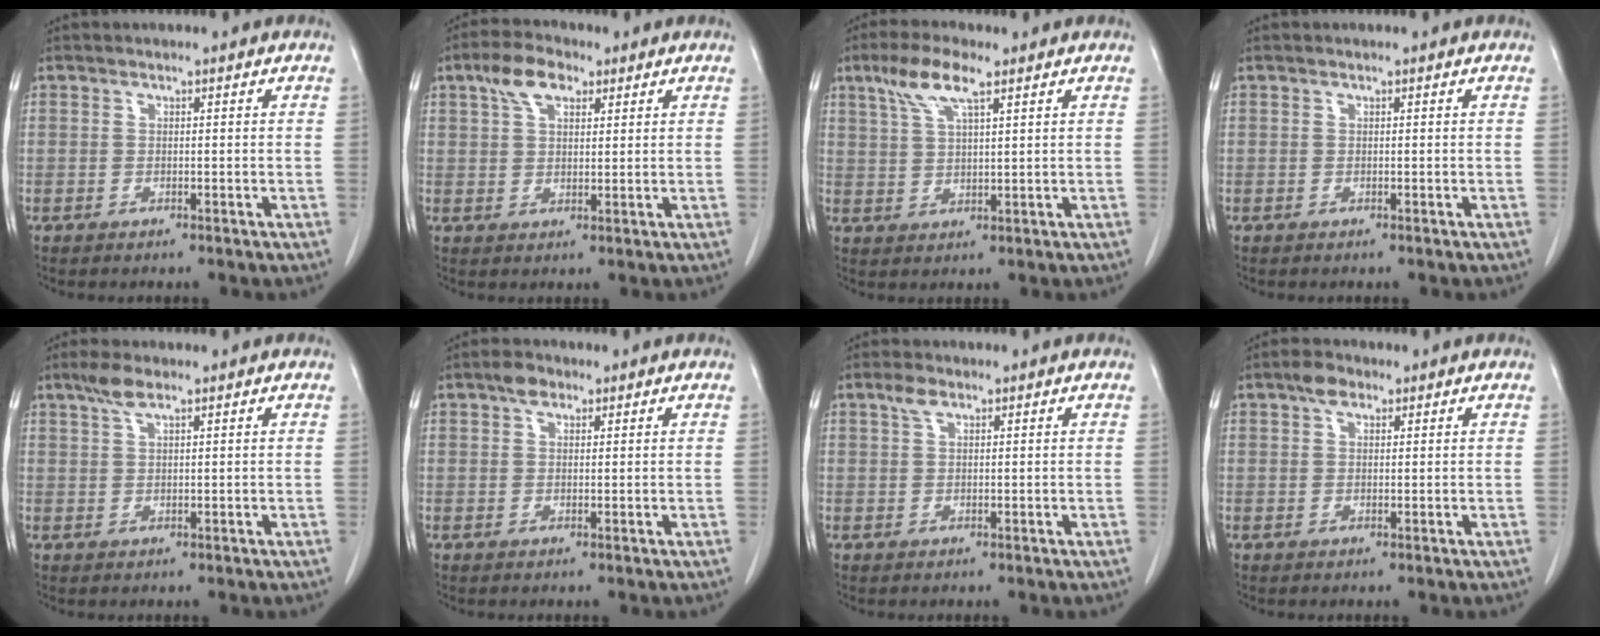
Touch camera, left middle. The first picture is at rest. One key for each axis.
{"total": 5.9, "fx": 3.2, "fy": 2.9, "fz": 4.0, "tx": -0.080, "ty": 0.017, "tz": 0.060}
{"total": 6.7, "fx": 4.0, "fy": 1.3, "fz": 5.2, "tx": -0.114, "ty": 0.012, "tz": 0.079}
{"total": 0.0}
{"total": 3.1, "fx": 2.2, "fy": 0.6, "fz": 2.1, "tx": -0.049, "ty": 0.008, "tz": 0.045}
{"total": 2.4, "fx": 1.5, "fy": 1.4, "fz": 1.2, "tx": -0.024, "ty": 0.007, "tz": 0.025}
{"total": 2.6, "fx": 1.6, "fy": 1.2, "fz": 1.7, "tx": -0.041, "ty": 0.010, "tz": 0.034}
{"total": 2.6, "fx": 1.6, "fy": 1.5, "fz": 1.5, "tx": -0.030, "ty": 0.009, "tz": 0.028}